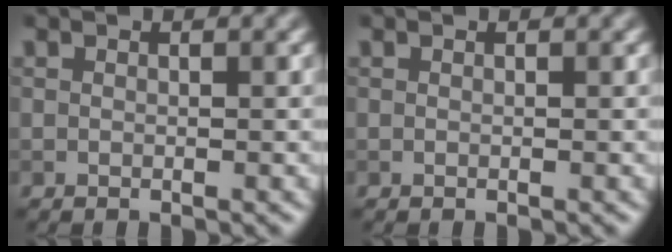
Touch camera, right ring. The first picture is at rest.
{"total": 0.0}